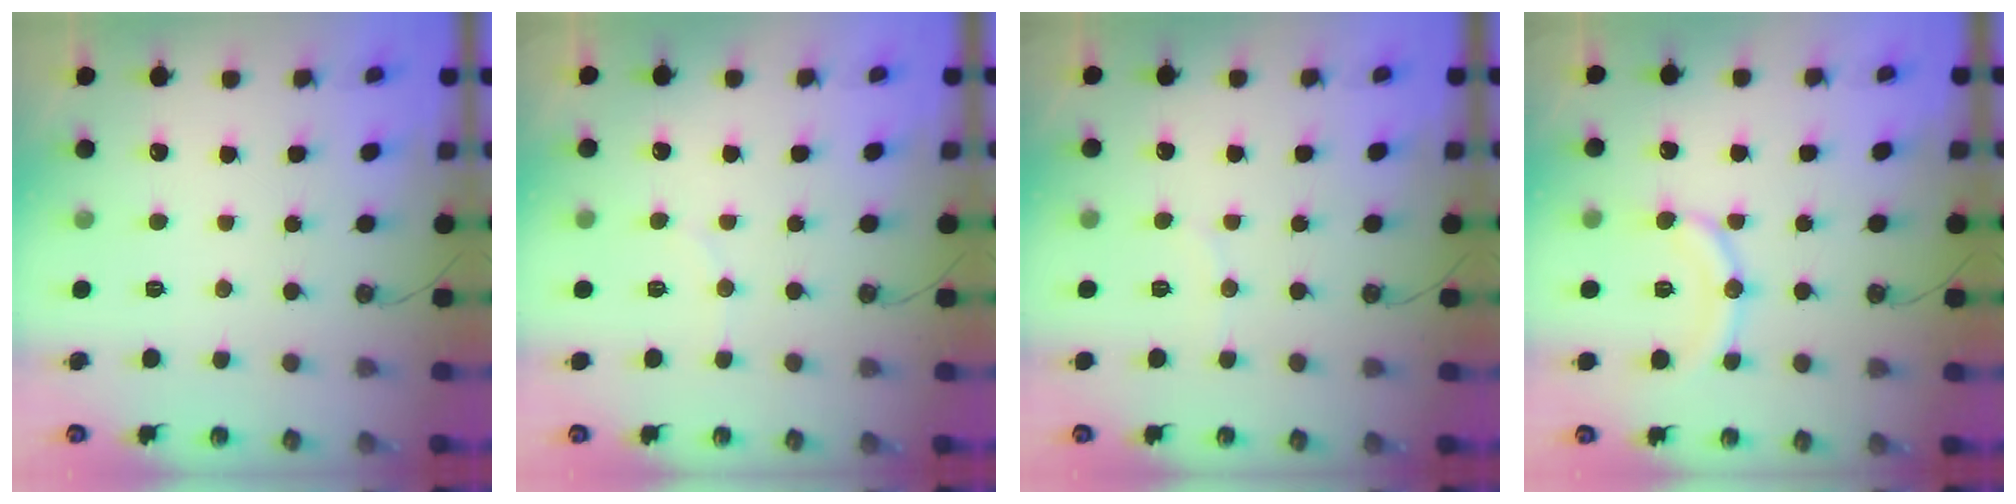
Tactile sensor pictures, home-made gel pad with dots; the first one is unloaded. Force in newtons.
{"total": 2.7, "press": 2.6, "slide": 0.7}
{"total": 1.8, "press": 1.8, "slide": 0.2}
{"total": 12.1, "press": 12.0, "slide": 1.6}